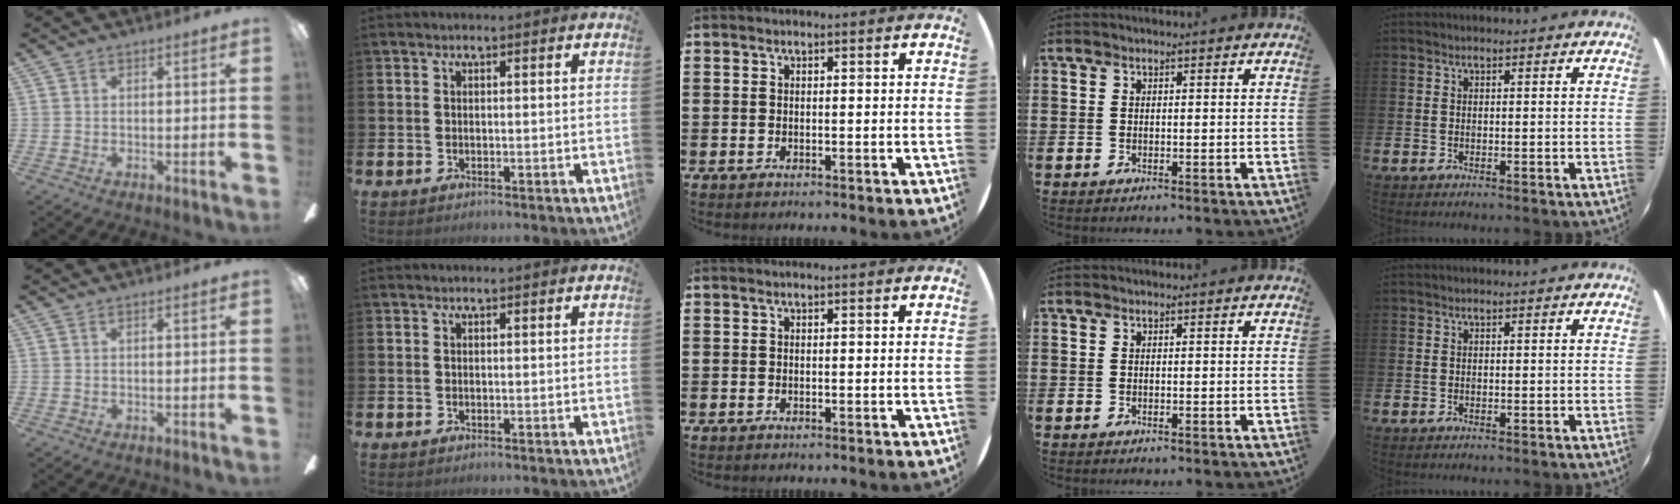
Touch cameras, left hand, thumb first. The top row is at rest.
{}